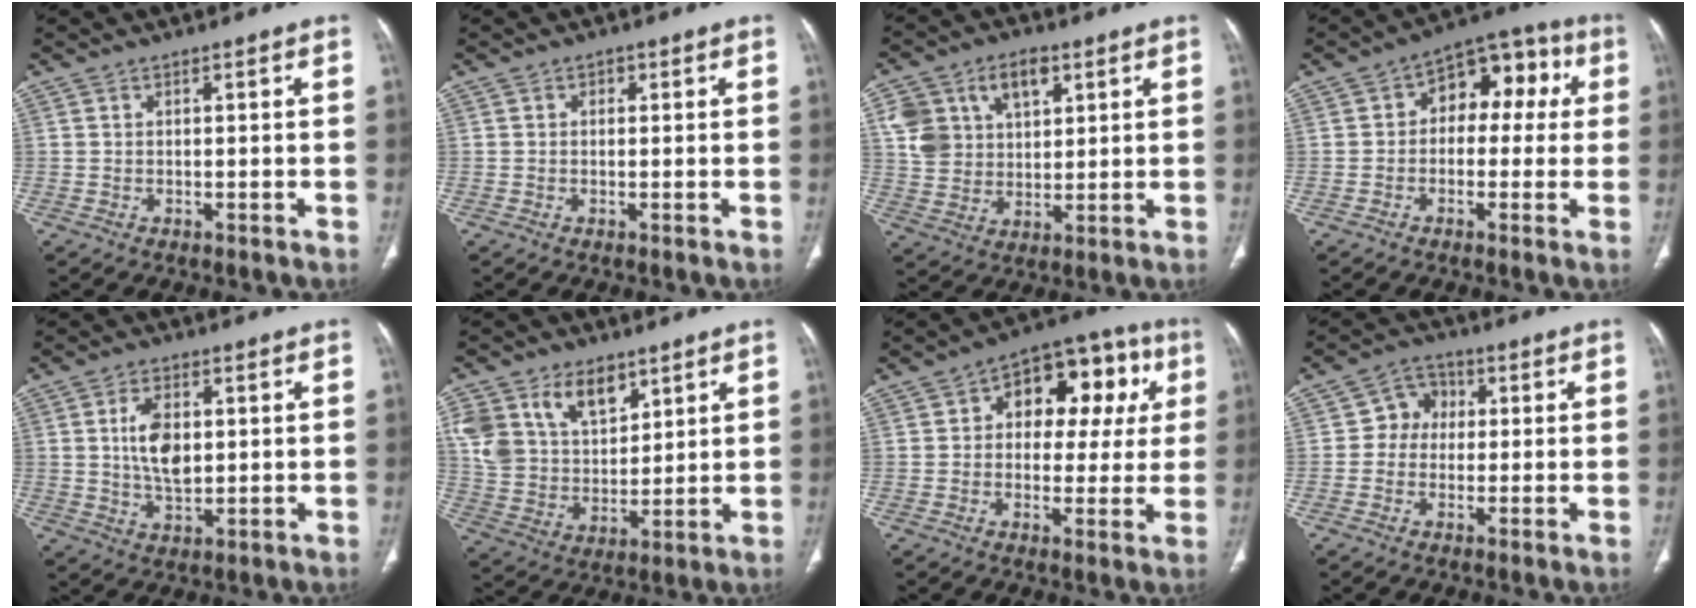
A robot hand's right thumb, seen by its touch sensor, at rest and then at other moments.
{"total": 0.9, "force": [0.2, 0.8, 0.4], "torque": [0.000, 0.002, 0.001]}
{"total": 12.6, "force": [5.0, 9.0, 7.2], "torque": [-0.098, -0.004, 0.100]}
{"total": 11.4, "force": [1.7, 7.6, 8.3], "torque": [-0.059, 0.043, 0.011]}
{"total": 7.9, "force": [1.2, 4.5, 6.4], "torque": [-0.109, -0.006, 0.025]}
{"total": 15.9, "force": [8.1, 10.3, 9.0], "torque": [-0.146, -0.024, 0.165]}
{"total": 15.9, "force": [3.8, 10.0, 11.8], "torque": [-0.096, 0.030, 0.047]}
{"total": 5.6, "force": [0.3, 5.0, 2.5], "torque": [-0.009, 0.014, -0.007]}